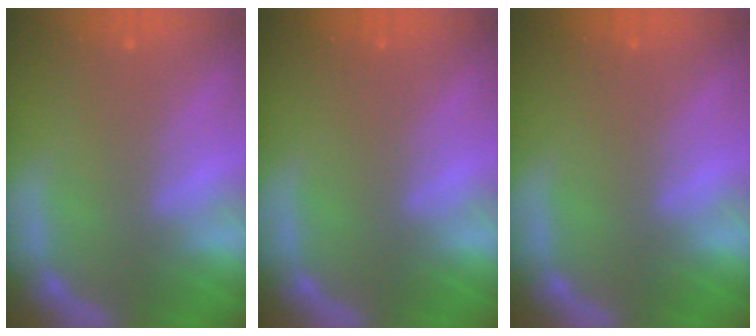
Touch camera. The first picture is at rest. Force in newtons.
{"total": 0.0}
{"total": 0.0}